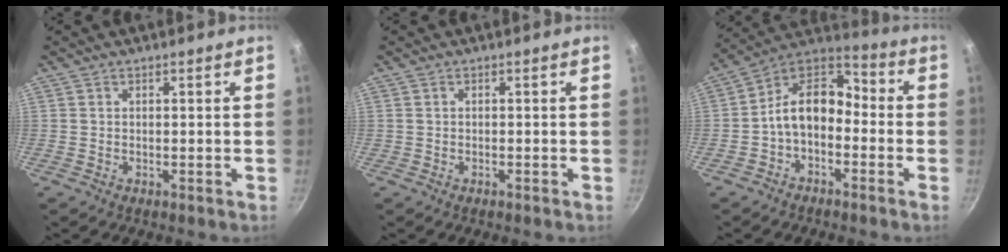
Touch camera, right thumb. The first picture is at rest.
{"total": 0.0}
{"total": 12.0, "force": [-2.7, 7.9, 8.5], "torque": [-0.125, 0.063, -0.072]}